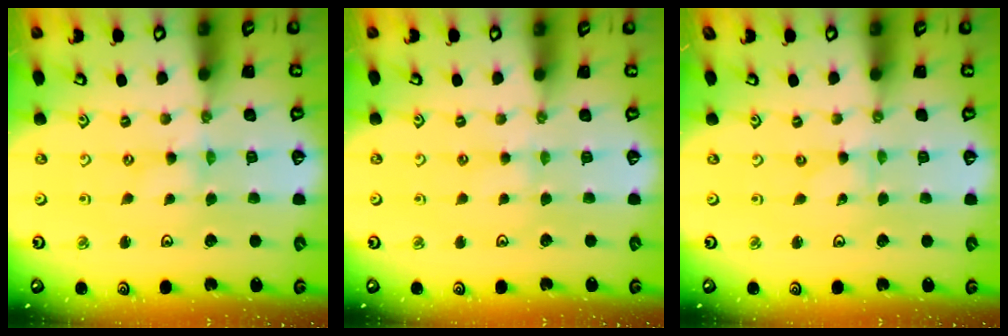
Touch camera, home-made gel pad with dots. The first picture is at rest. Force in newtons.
{"total": 2.3, "press": 2.3, "slide": 0.4}
{"total": 0.0}